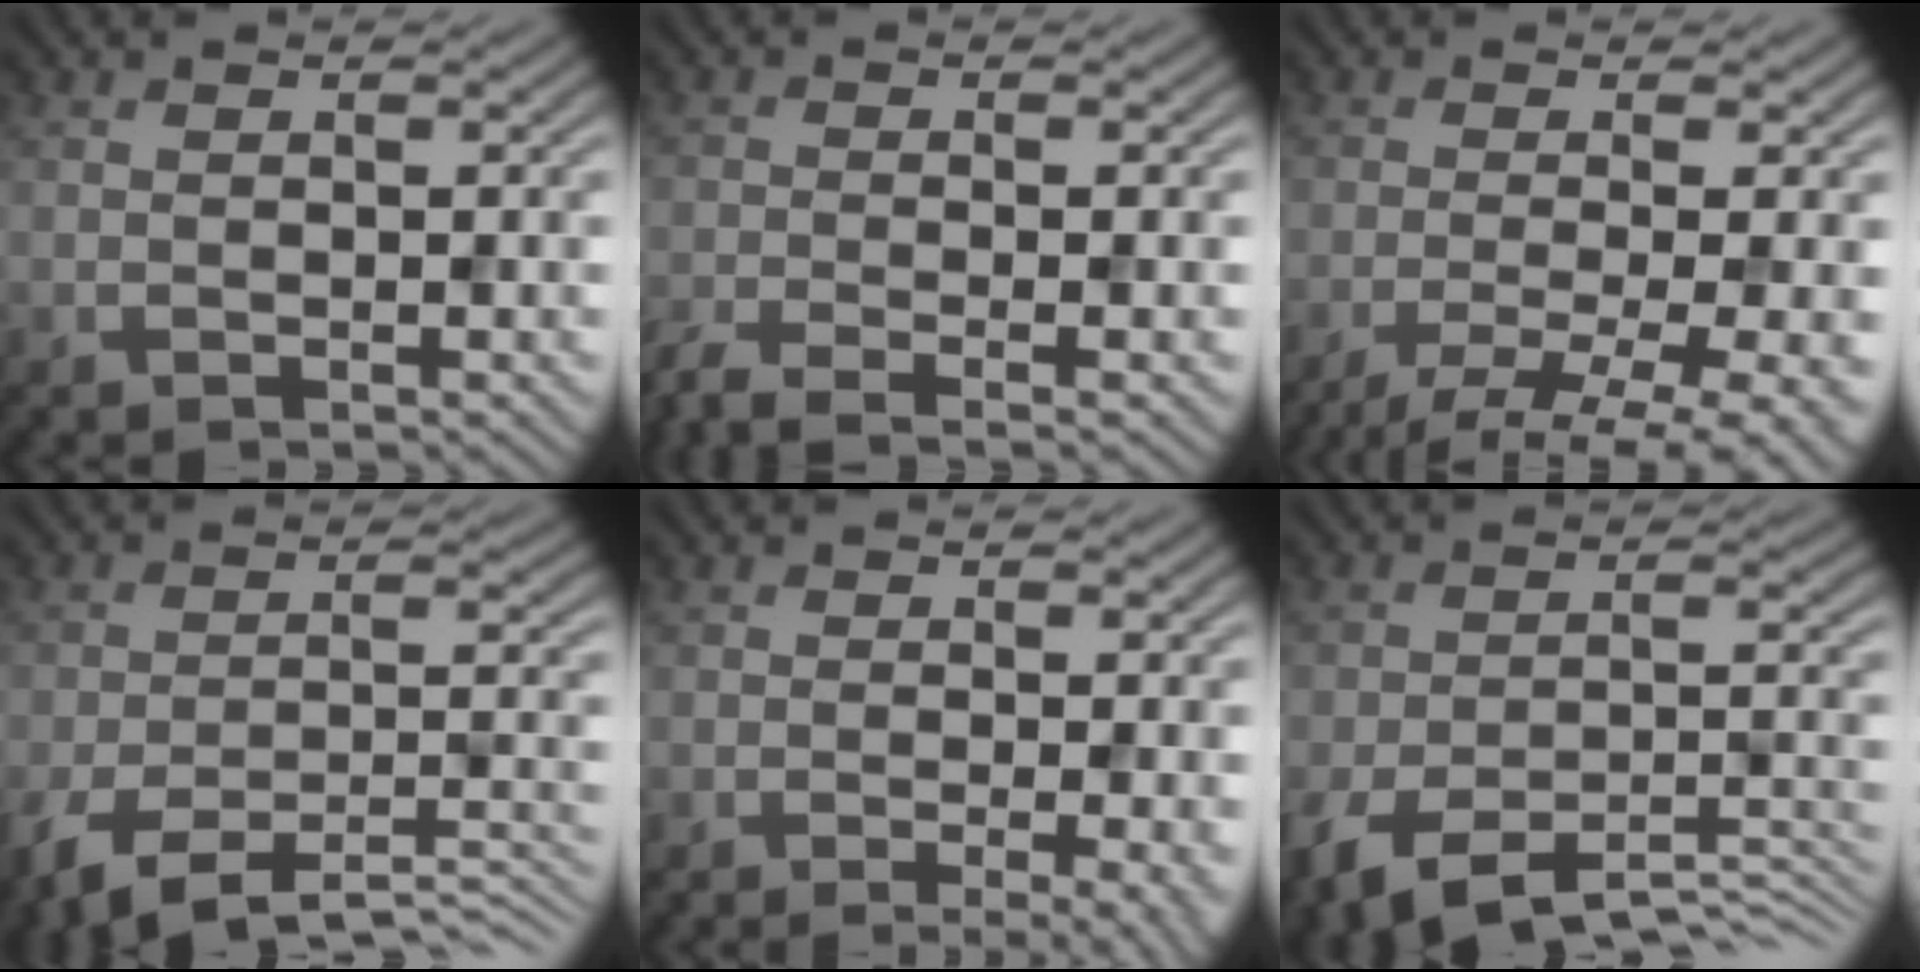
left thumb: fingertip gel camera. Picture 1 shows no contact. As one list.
[{"total": 4.2, "force": [-3.0, 0.7, 2.9], "torque": [-0.043, -0.006, -0.069]}, {"total": 8.0, "force": [-4.0, 1.9, 6.7], "torque": [-0.099, -0.010, -0.054]}, {"total": 8.5, "force": [-5.8, 2.9, 5.5], "torque": [-0.097, -0.008, -0.098]}, {"total": 4.3, "force": [-1.0, 1.0, 4.1], "torque": [-0.057, -0.007, -0.013]}, {"total": 9.3, "force": [-6.7, 3.2, 5.7], "torque": [-0.095, -0.009, -0.114]}]